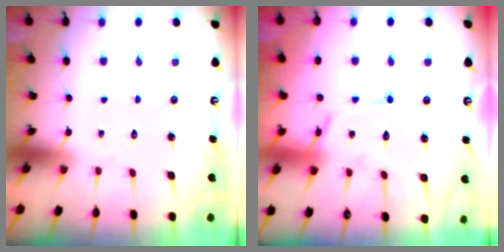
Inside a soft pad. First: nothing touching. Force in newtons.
{"total": 12.1, "press": 12.1, "slide": 0.8}